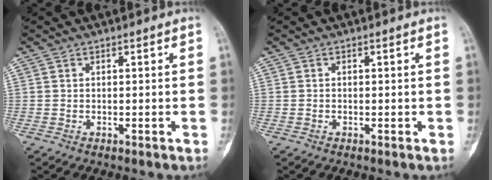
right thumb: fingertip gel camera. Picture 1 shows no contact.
{"total": 0.0}